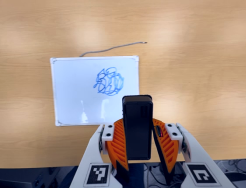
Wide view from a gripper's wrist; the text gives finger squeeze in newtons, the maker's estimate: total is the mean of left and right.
{"total": 6.1, "left": 5.7, "right": 6.5}